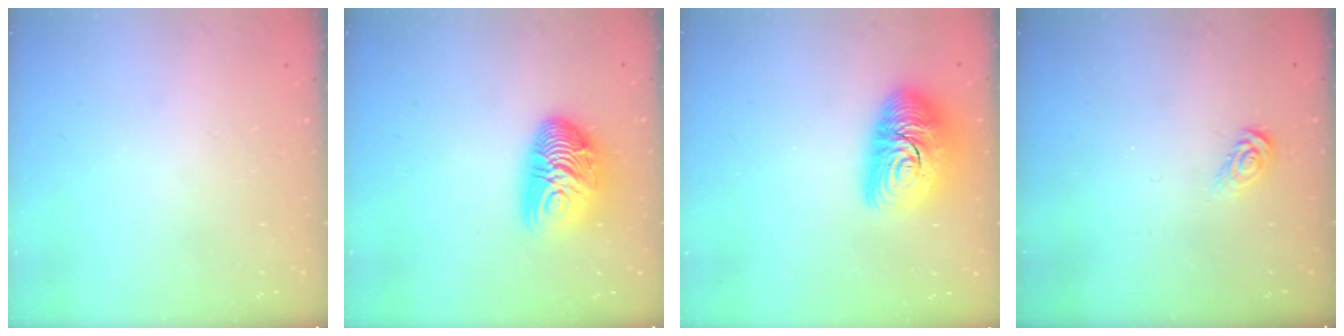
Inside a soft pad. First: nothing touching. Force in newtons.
{"total": 13.5, "press": 13.5, "slide": 0.2}
{"total": 14.1, "press": 14.1, "slide": 1.2}
{"total": 3.5, "press": 3.5, "slide": 0.1}